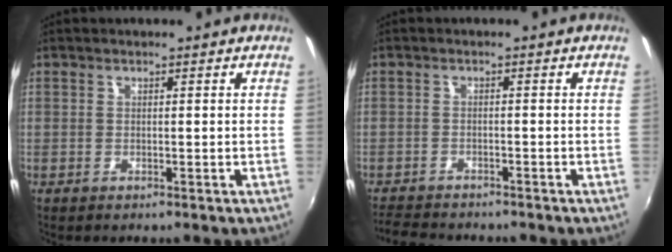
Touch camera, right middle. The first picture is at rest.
{"total": 6.3, "force": [-5.9, 1.4, 1.8], "torque": [-0.058, -0.016, -0.098]}